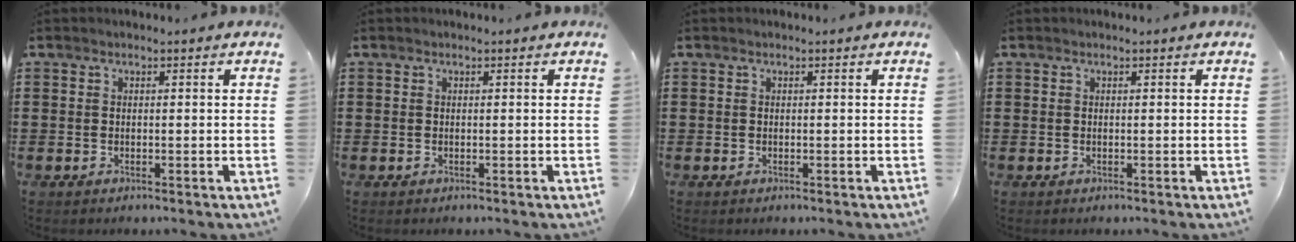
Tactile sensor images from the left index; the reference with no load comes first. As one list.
[{"total": 0.0}, {"total": 0.0}, {"total": 0.0}]